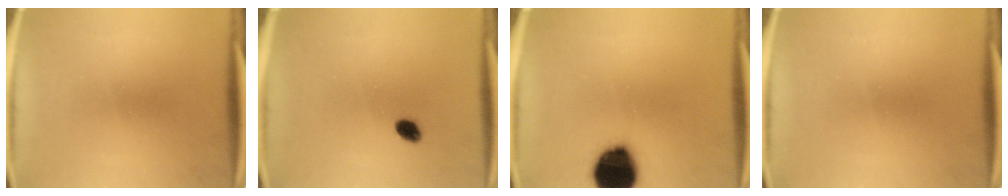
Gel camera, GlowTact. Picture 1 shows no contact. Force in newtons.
{"total": 2.4}
{"total": 17.1}
{"total": 0.0}